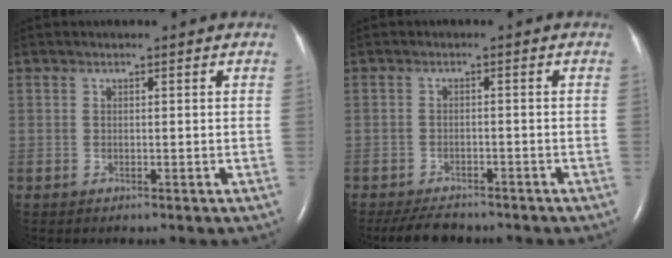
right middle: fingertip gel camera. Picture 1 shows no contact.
{"total": 6.0, "force": [-5.3, 2.0, 2.1], "torque": [-0.034, -0.011, -0.081]}